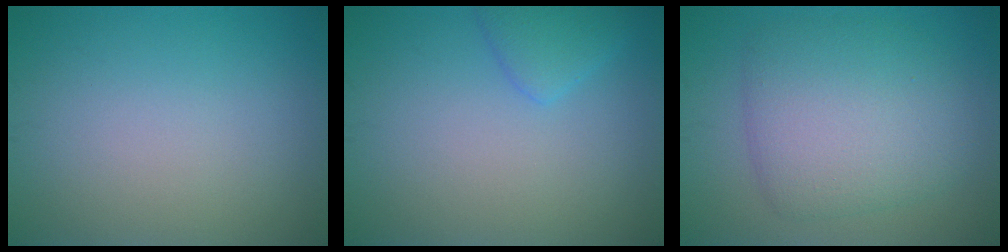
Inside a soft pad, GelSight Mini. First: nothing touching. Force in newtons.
{"total": 2.0, "press": 2.0, "slide": 0.1}
{"total": 6.4, "press": 6.3, "slide": 0.4}